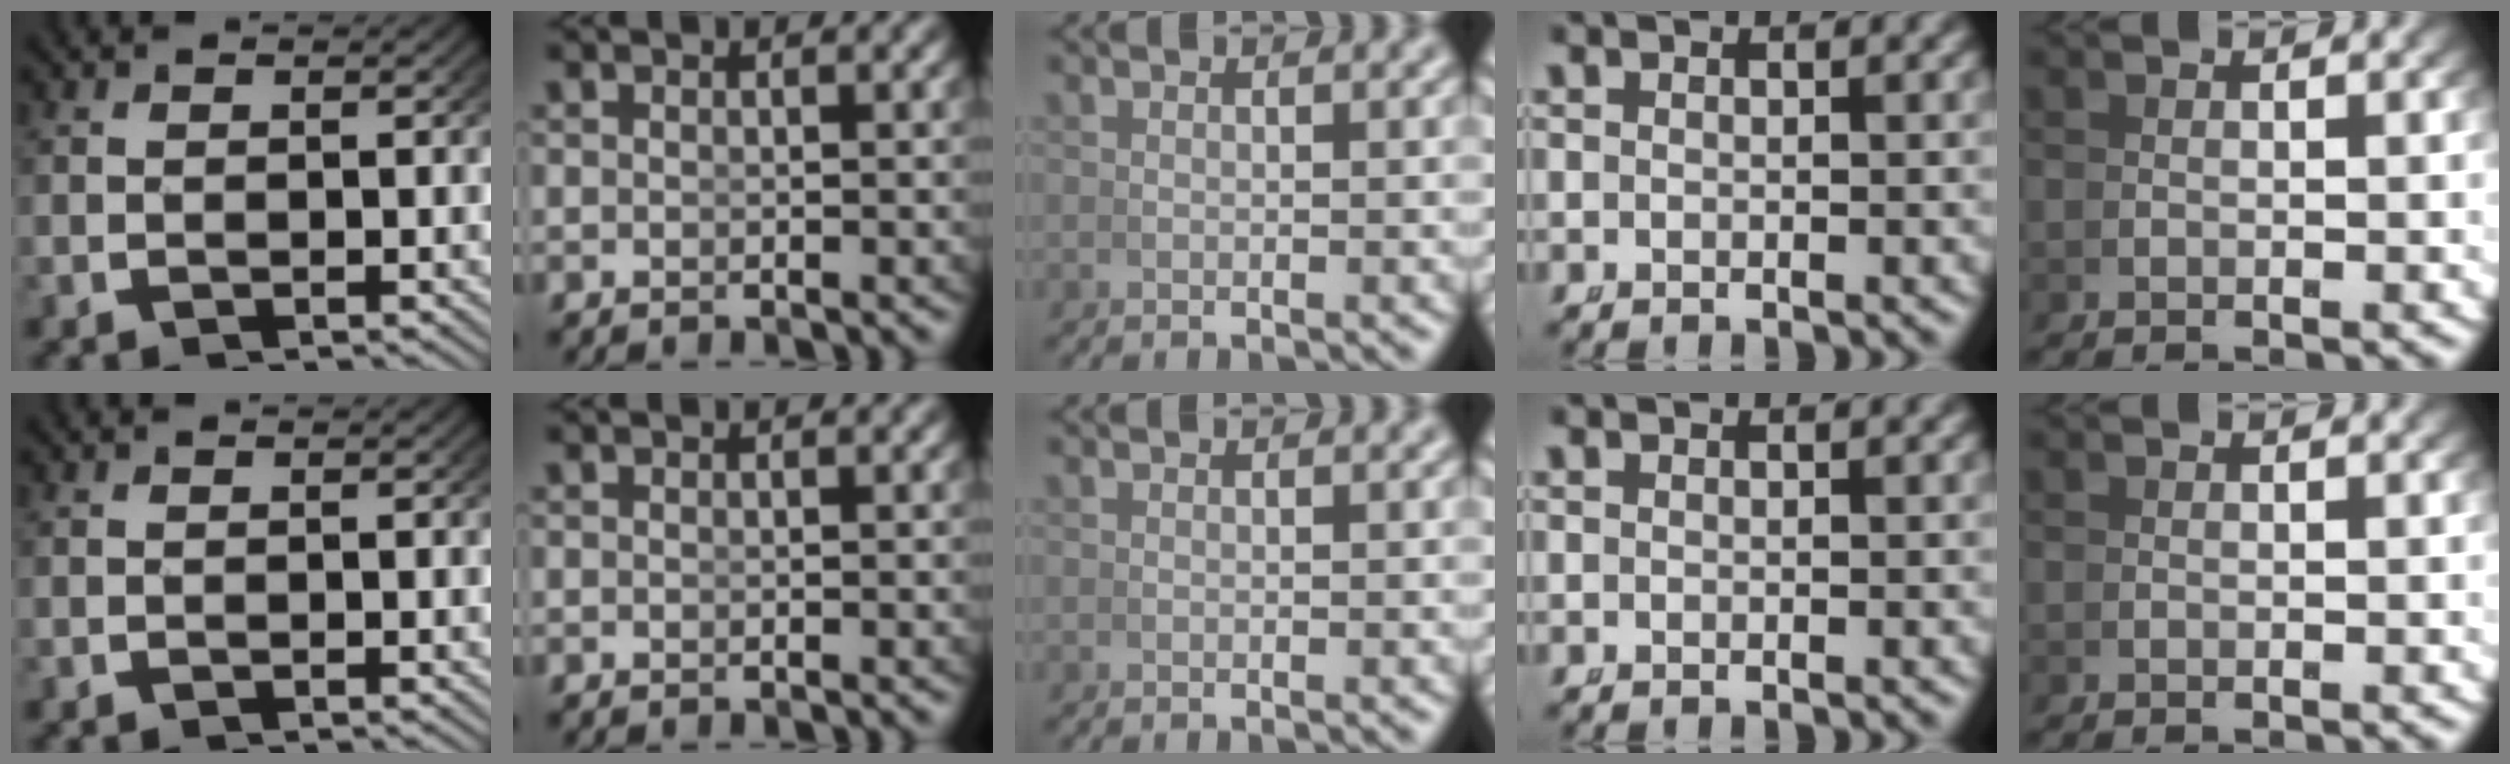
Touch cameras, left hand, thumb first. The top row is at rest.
{}